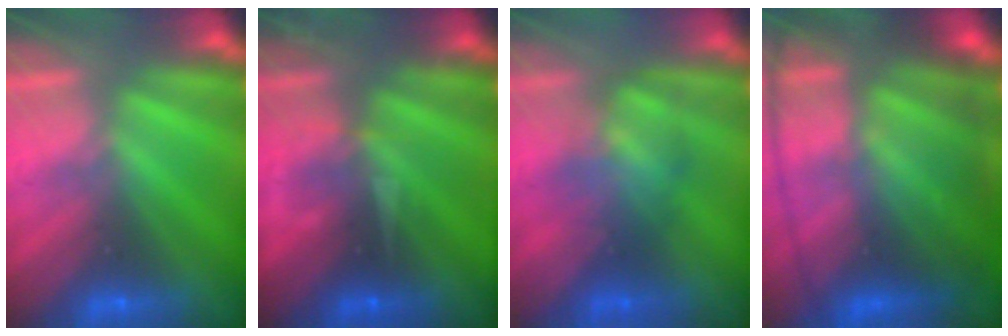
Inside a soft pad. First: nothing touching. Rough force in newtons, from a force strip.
{"total": 3.2}
{"total": 3.8}
{"total": 8.1}